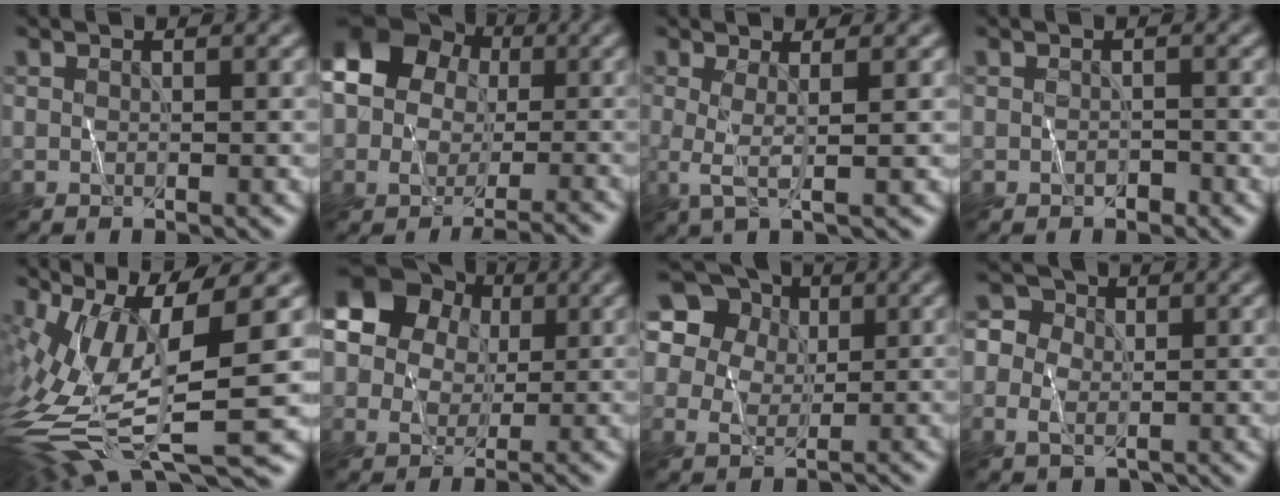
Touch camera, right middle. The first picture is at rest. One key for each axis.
{"total": 10.9, "fx": -1.7, "fy": 9.5, "fz": 5.1, "tx": -0.065, "ty": 0.029, "tz": -0.065}
{"total": 2.5, "fx": 0.3, "fy": 0.5, "fz": 2.4, "tx": -0.046, "ty": -0.003, "tz": 0.003}
{"total": 0.7, "fx": -0.4, "fy": 0.4, "fz": 0.4, "tx": -0.005, "ty": -0.002, "tz": -0.006}
{"total": 13.2, "fx": -2.0, "fy": 4.3, "fz": 12.4, "tx": -0.261, "ty": -0.007, "tz": -0.023}
{"total": 13.5, "fx": 2.4, "fy": 12.0, "fz": 5.8, "tx": -0.126, "ty": 0.056, "tz": 0.018}
{"total": 12.4, "fx": 5.3, "fy": 10.3, "fz": 4.7, "tx": -0.127, "ty": 0.054, "tz": 0.092}
{"total": 5.4, "fx": -1.0, "fy": 4.9, "fz": 2.1, "tx": -0.022, "ty": 0.024, "tz": -0.036}